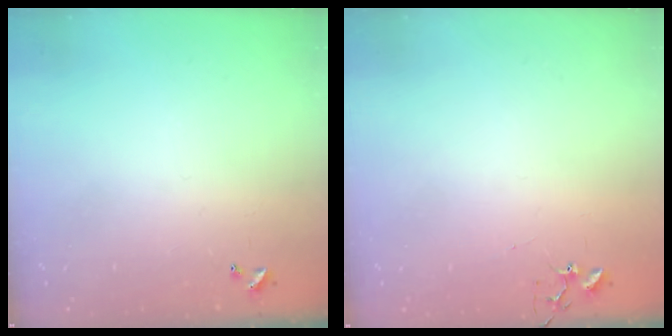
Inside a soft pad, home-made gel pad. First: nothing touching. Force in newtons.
{"total": 3.9, "press": 3.8, "slide": 0.6}